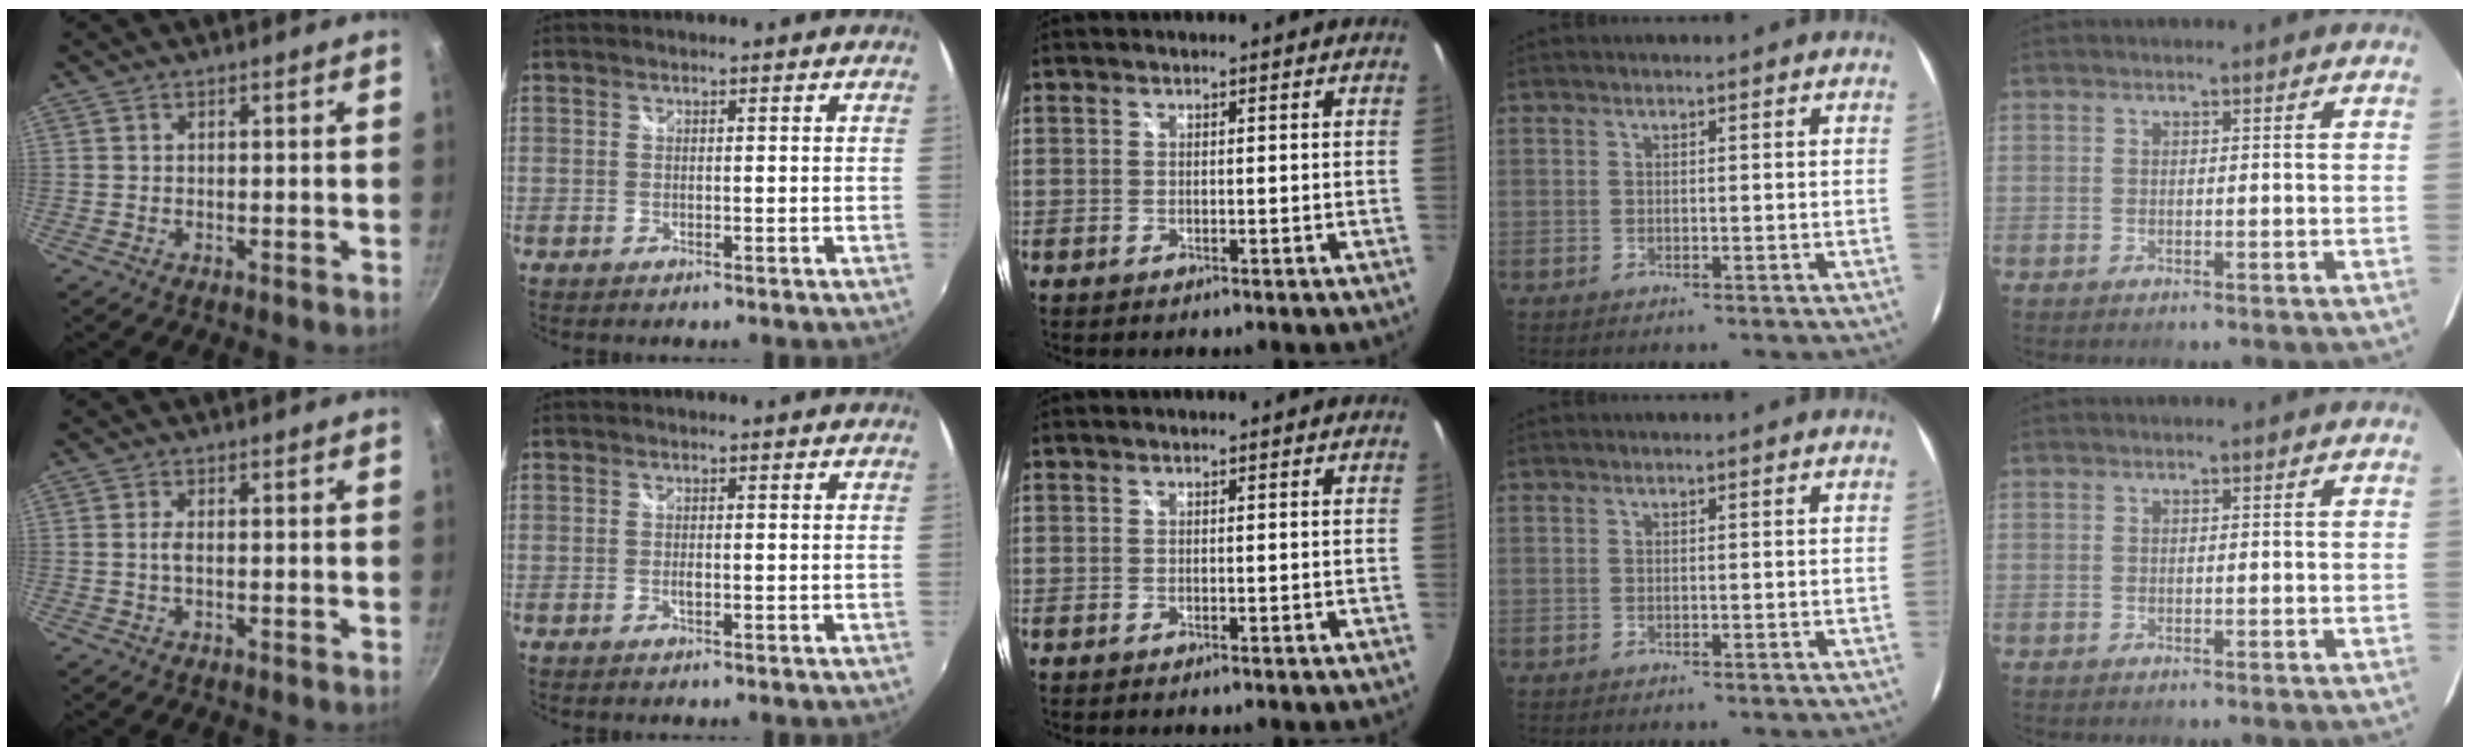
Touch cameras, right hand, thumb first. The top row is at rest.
{"thumb": {"total": 1.5, "force": [-0.2, 0.5, 1.4], "torque": [-0.033, 0.003, -0.006]}, "index": {"total": 0.8, "force": [-0.3, 0.4, 0.6], "torque": [-0.012, -0.002, -0.005]}}